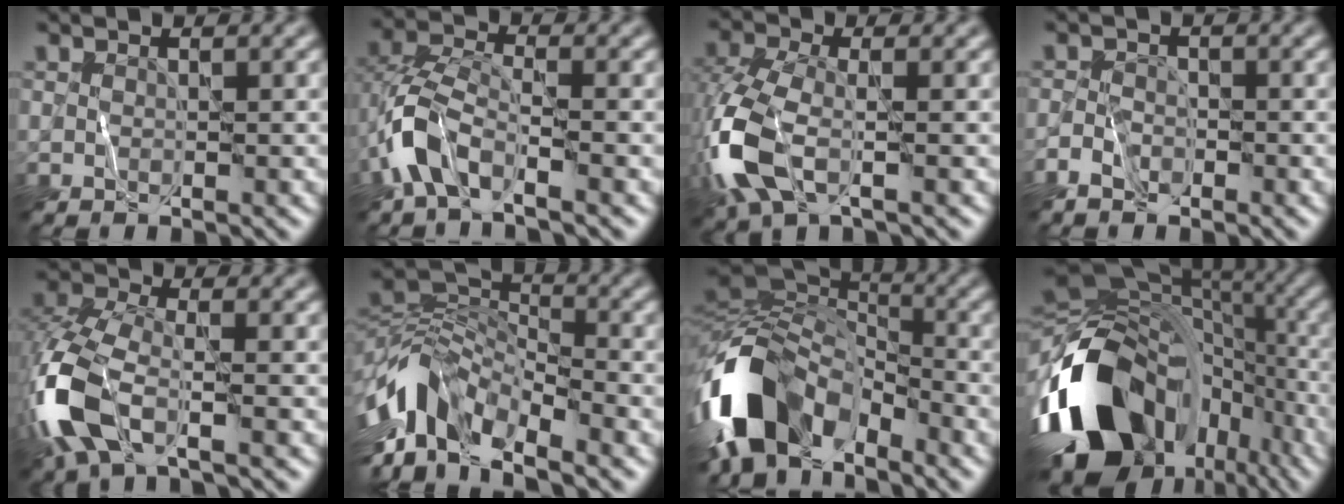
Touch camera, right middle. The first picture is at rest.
{"total": 5.1, "force": [-2.9, 2.2, 3.6], "torque": [-0.080, 0.004, -0.069]}
{"total": 8.1, "force": [-2.6, 4.1, 6.4], "torque": [-0.169, -0.007, -0.066]}
{"total": 2.0, "force": [-1.6, 1.1, 0.6], "torque": [-0.013, 0.002, -0.038]}
{"total": 8.9, "force": [-3.3, 4.4, 7.0], "torque": [-0.178, -0.006, -0.080]}
{"total": 9.4, "force": [-5.3, 4.3, 6.5], "torque": [-0.123, 0.002, -0.113]}
{"total": 13.5, "force": [-6.5, 8.1, 8.6], "torque": [-0.189, -0.001, -0.127]}
{"total": 16.5, "force": [-7.0, 11.0, 10.2], "torque": [-0.212, -0.021, -0.116]}